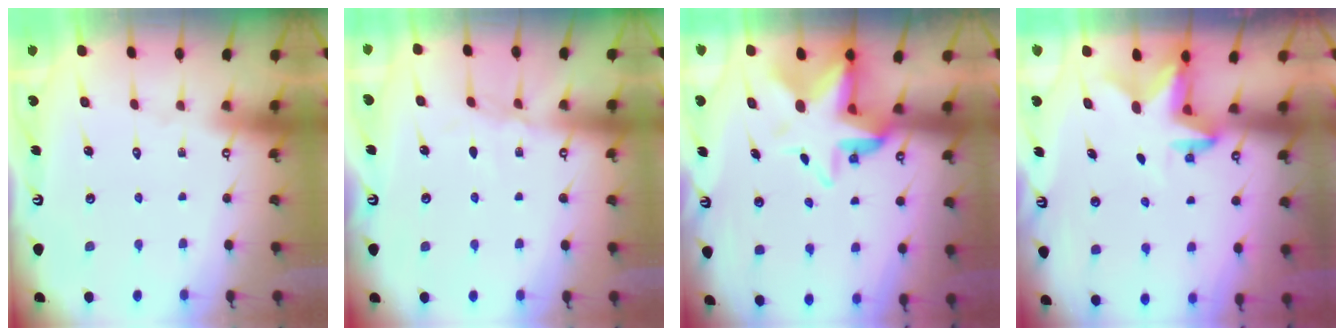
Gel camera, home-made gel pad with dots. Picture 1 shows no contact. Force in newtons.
{"total": 5.2, "press": 5.2, "slide": 0.6}
{"total": 8.4, "press": 8.2, "slide": 2.0}
{"total": 2.9, "press": 2.9, "slide": 0.5}